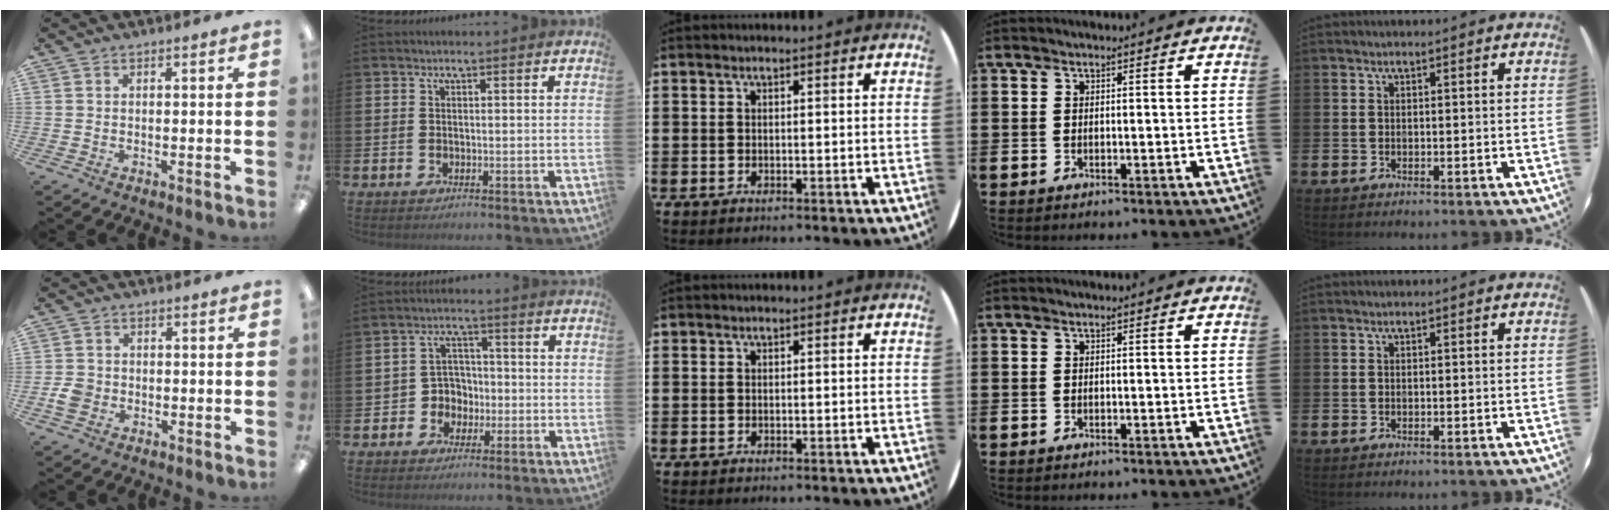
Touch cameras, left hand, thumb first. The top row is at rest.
{"thumb": {"total": 4.3, "force": [-1.3, 3.6, 1.9], "torque": [-0.036, 0.007, -0.023]}, "index": {"total": 4.2, "force": [-0.9, 4.0, 0.6], "torque": [-0.034, 0.005, -0.024]}}